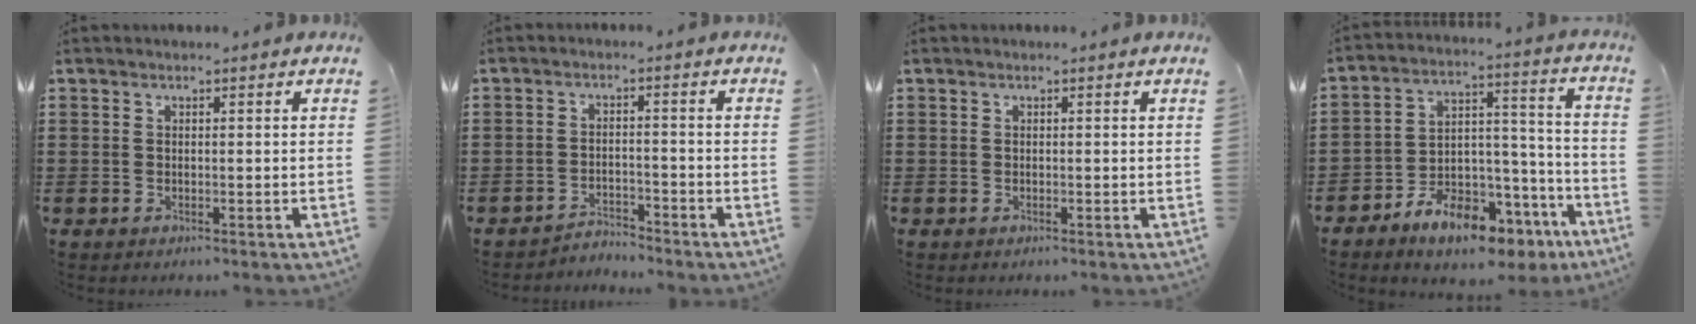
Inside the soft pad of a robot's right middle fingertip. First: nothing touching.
{"total": 2.9, "force": [-2.9, 0.3, 0.0], "torque": [-0.009, 0.001, -0.063]}
{"total": 0.0}
{"total": 9.9, "force": [-7.9, 3.9, 4.4], "torque": [-0.071, 0.037, -0.143]}